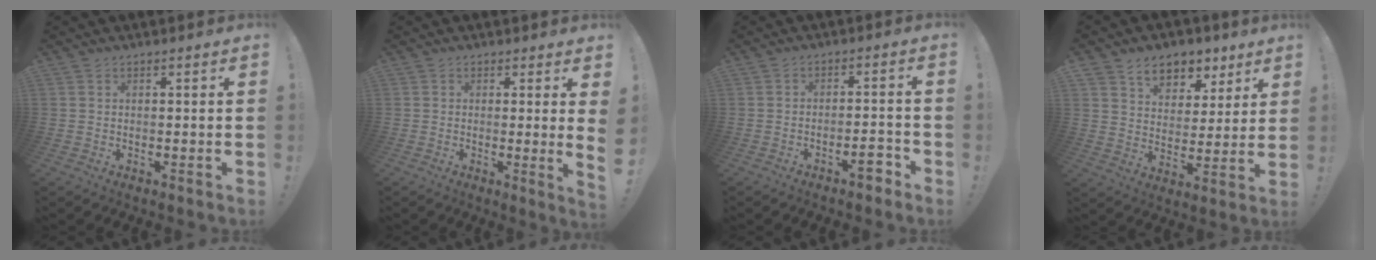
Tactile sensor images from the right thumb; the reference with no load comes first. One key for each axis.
{"total": 3.2, "fx": 0.7, "fy": -0.4, "fz": 3.1, "tx": -0.040, "ty": -0.017, "tz": 0.009}
{"total": 5.0, "fx": -3.5, "fy": 1.2, "fz": 3.3, "tx": -0.046, "ty": 0.018, "tz": -0.062}
{"total": 10.1, "fx": 6.7, "fy": 6.8, "fz": 3.2, "tx": -0.047, "ty": -0.043, "tz": 0.129}